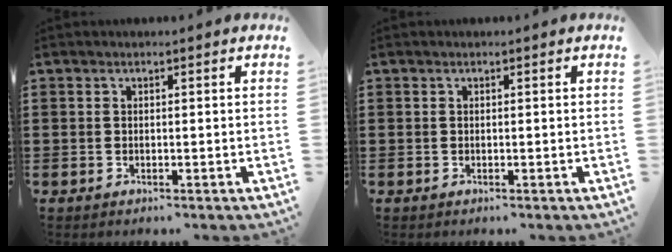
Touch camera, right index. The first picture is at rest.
{"total": 0.0}